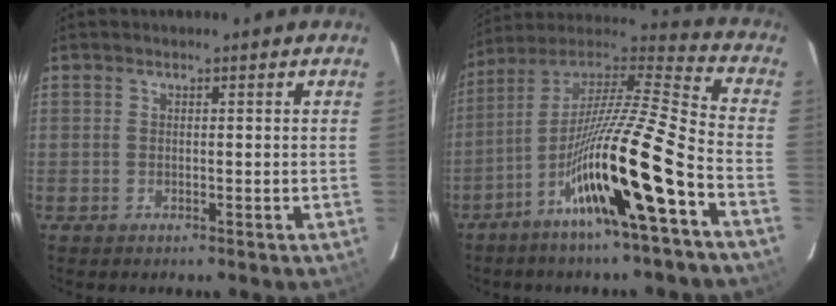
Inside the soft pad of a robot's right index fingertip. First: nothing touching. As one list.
[{"total": 21.8, "force": [-10.6, 0.9, 19.1], "torque": [-0.329, -0.035, -0.194]}]